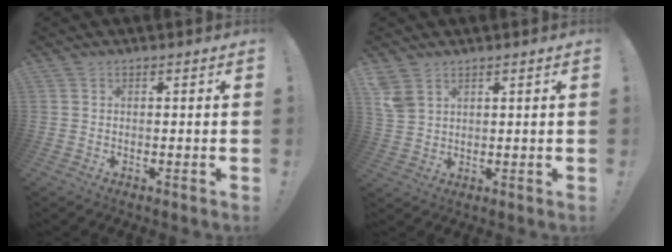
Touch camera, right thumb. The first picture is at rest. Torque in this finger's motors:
{"motor_torque": [0.47, 1.15, 0.48, 0.47, -0.01]}